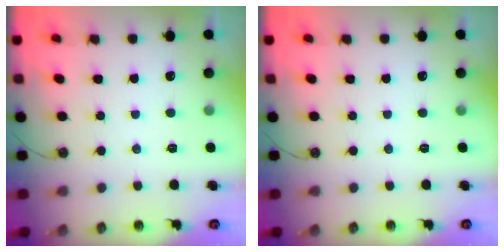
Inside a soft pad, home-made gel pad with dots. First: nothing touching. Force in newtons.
{"total": 0.0}